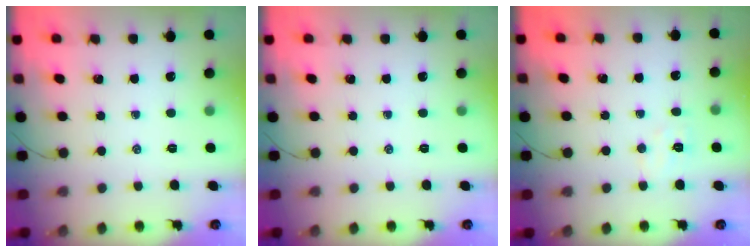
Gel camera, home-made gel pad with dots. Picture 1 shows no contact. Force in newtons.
{"total": 0.0}
{"total": 4.2, "press": 4.1, "slide": 1.0}